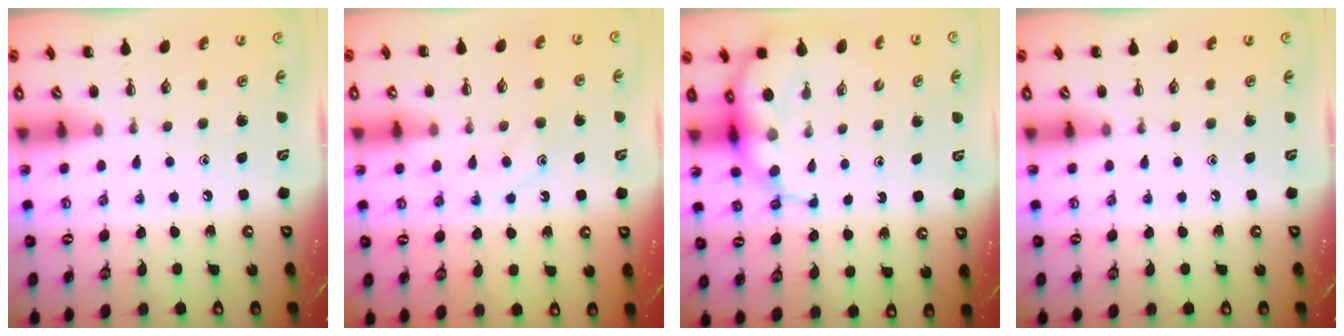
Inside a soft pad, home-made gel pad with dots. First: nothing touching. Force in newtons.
{"total": 12.1, "press": 12.0, "slide": 0.9}
{"total": 7.3, "press": 6.9, "slide": 2.3}
{"total": 0.0}